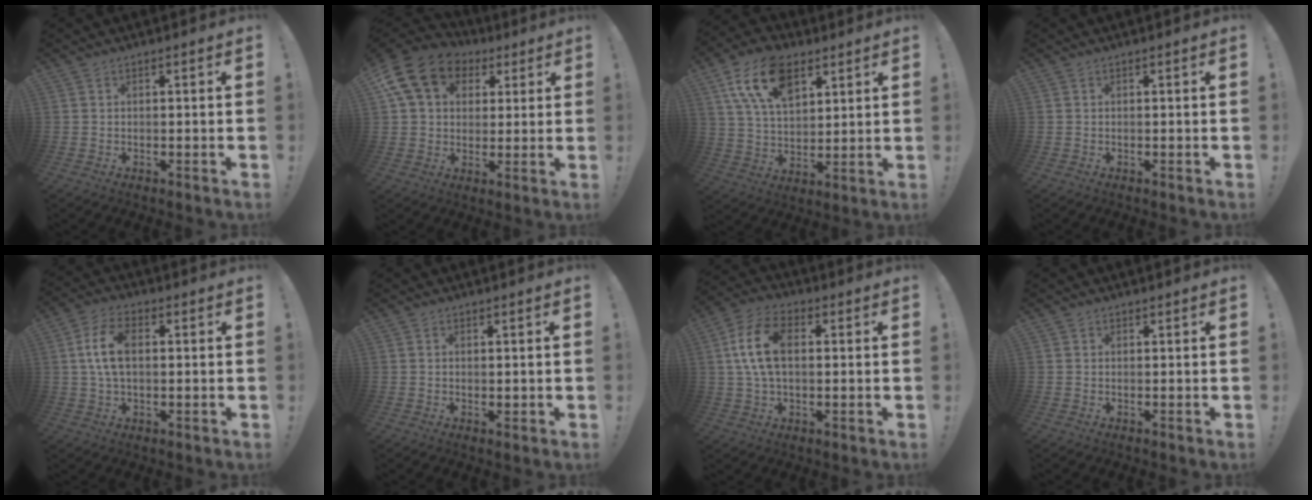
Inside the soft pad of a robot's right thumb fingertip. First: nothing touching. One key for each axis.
{"total": 15.7, "fx": 6.4, "fy": 11.9, "fz": 7.9, "tx": -0.120, "ty": -0.018, "tz": 0.126}
{"total": 16.7, "fx": 8.4, "fy": 9.7, "fz": 10.8, "tx": -0.190, "ty": -0.031, "tz": 0.154}
{"total": 0.0}
{"total": 9.6, "fx": 1.6, "fy": 5.7, "fz": 7.5, "tx": -0.144, "ty": 0.002, "tz": 0.030}
{"total": 1.0, "fx": 0.5, "fy": 0.8, "fz": 0.3, "tx": 0.000, "ty": 0.000, "tz": 0.007}
{"total": 13.0, "fx": 2.5, "fy": 7.7, "fz": 10.1, "tx": -0.188, "ty": 0.003, "tz": 0.044}
{"total": 0.8, "fx": 0.6, "fy": 0.5, "fz": -0.1, "tx": 0.009, "ty": -0.003, "tz": 0.011}